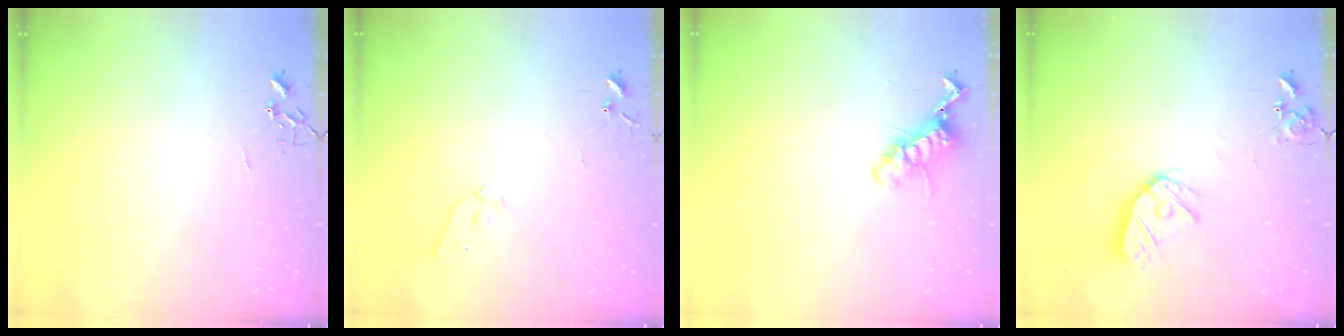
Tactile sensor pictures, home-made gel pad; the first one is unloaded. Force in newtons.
{"total": 7.2, "press": 7.2, "slide": 0.5}
{"total": 12.0, "press": 11.9, "slide": 0.7}
{"total": 14.1, "press": 14.0, "slide": 1.7}